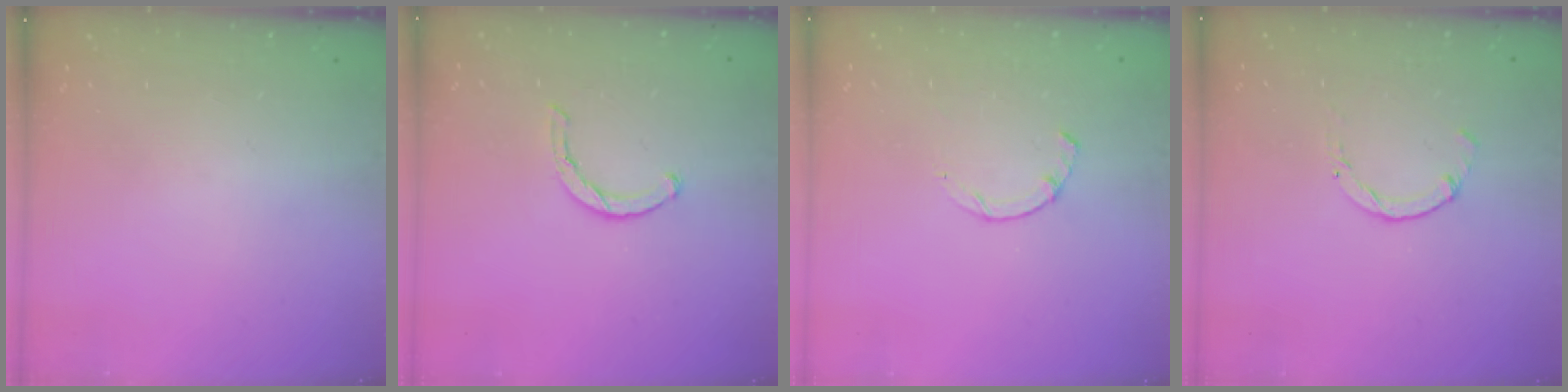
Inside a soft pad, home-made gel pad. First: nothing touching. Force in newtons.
{"total": 1.9, "press": 1.9, "slide": 0.3}
{"total": 1.7, "press": 1.6, "slide": 0.4}
{"total": 0.0}